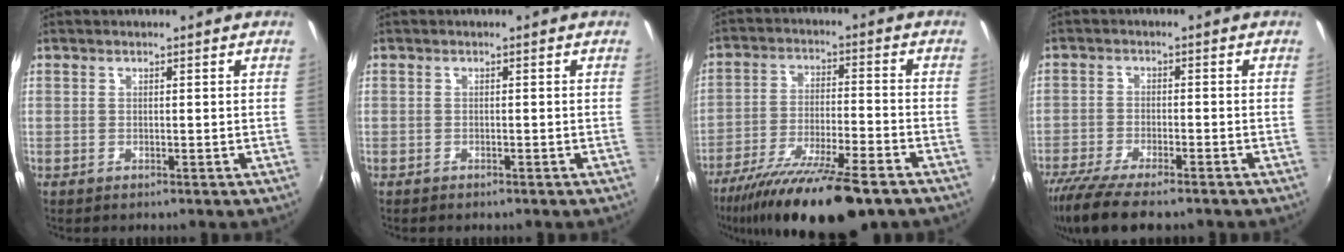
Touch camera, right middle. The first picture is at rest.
{"total": 0.8, "force": [-0.7, 0.3, 0.2], "torque": [-0.008, -0.002, -0.011]}
{"total": 19.4, "force": [-14.7, 3.6, 12.1], "torque": [-0.230, -0.046, -0.242]}
{"total": 11.0, "force": [-8.9, 2.3, 6.1], "torque": [-0.143, -0.041, -0.157]}